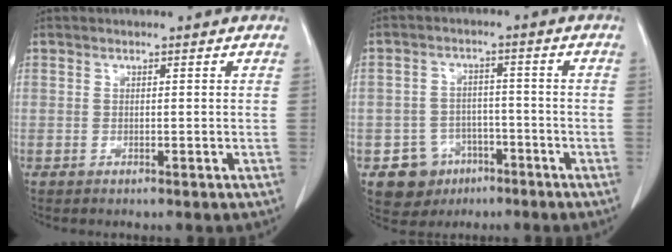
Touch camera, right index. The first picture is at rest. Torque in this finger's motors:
{"motor_torque": [-0.23, 0.00, -0.55, -0.20]}